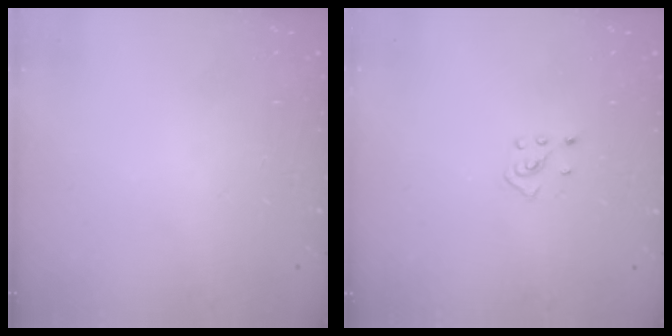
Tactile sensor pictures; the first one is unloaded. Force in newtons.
{"total": 2.7, "press": 2.6, "slide": 0.9}